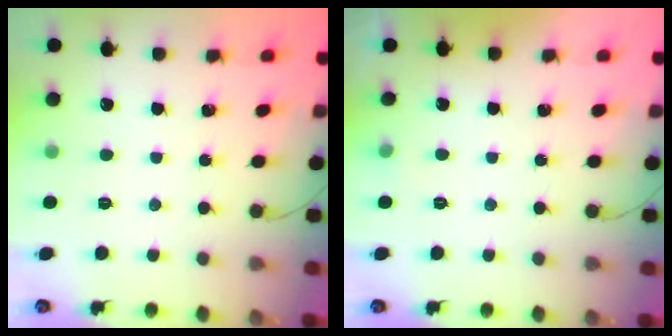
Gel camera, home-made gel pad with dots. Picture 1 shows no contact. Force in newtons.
{"total": 7.2, "press": 2.7, "slide": 6.7}